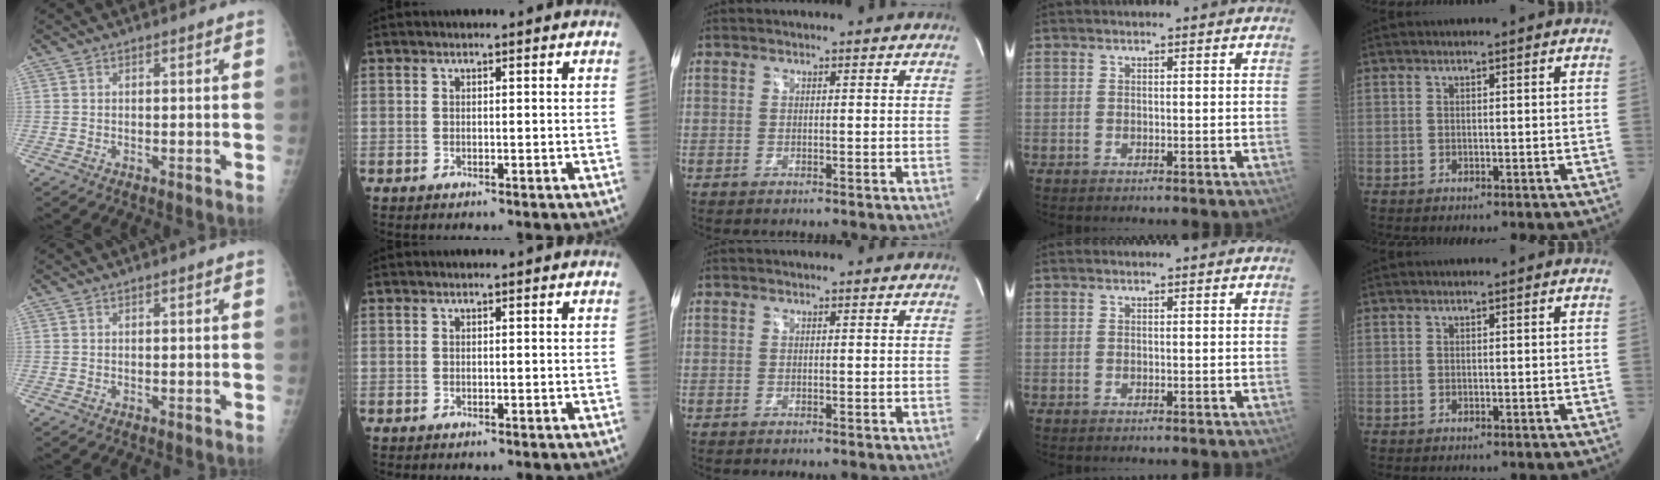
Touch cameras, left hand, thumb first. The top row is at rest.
{}